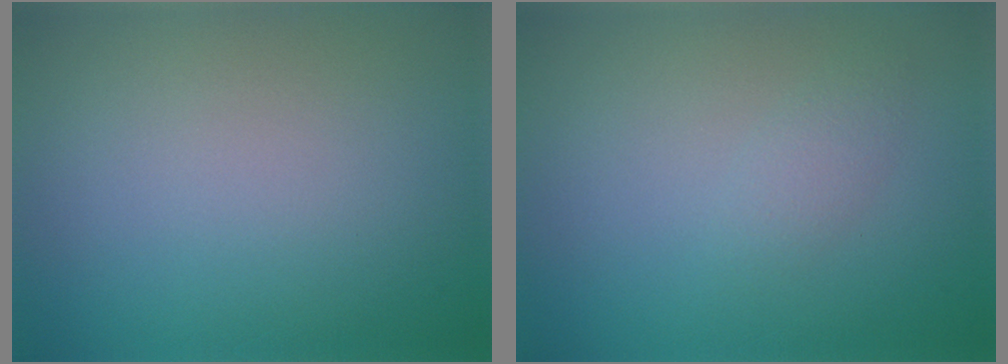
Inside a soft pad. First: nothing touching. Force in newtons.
{"total": 1.2, "press": 1.2, "slide": 0.0}